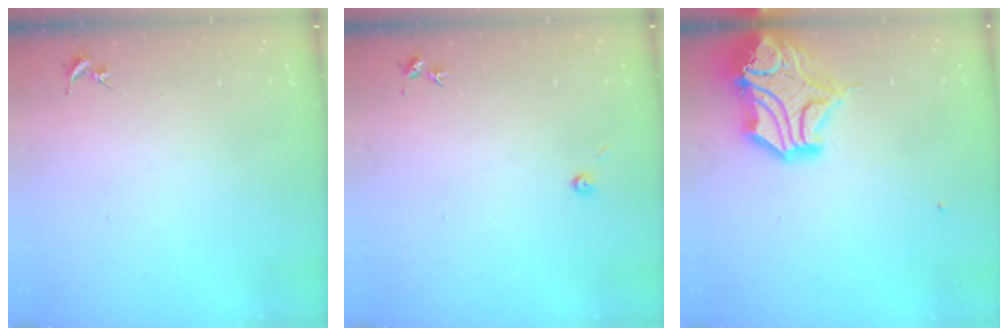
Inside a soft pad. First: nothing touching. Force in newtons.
{"total": 3.0, "press": 3.0, "slide": 0.3}
{"total": 18.1, "press": 17.9, "slide": 2.5}